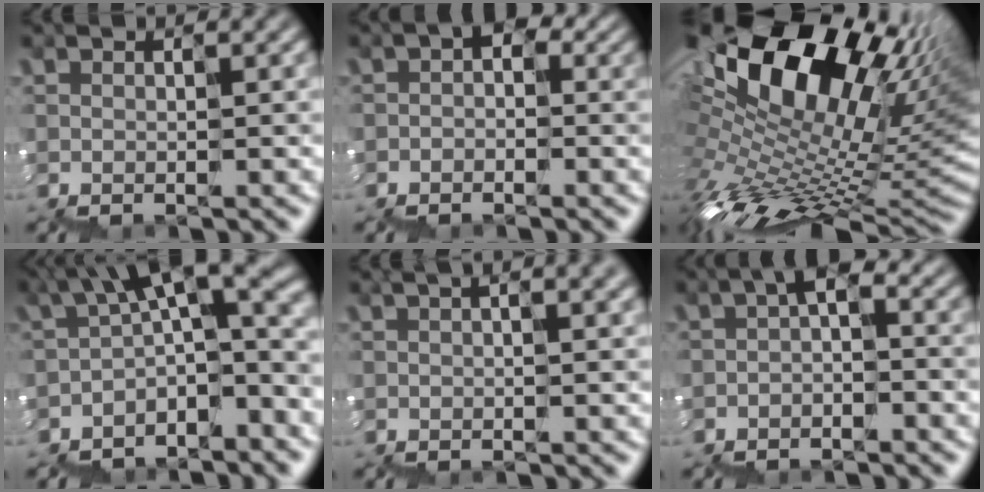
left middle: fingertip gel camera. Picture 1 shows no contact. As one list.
[{"total": 2.3, "force": [-0.3, 1.7, 1.6], "torque": [-0.026, 0.011, -0.007]}, {"total": 16.2, "force": [4.2, 9.2, 12.6], "torque": [-0.218, 0.010, 0.098]}, {"total": 7.7, "force": [-1.2, 3.0, 7.0], "torque": [-0.115, 0.025, -0.028]}, {"total": 5.5, "force": [1.5, 2.6, 4.6], "torque": [-0.040, 0.027, 0.017]}, {"total": 1.5, "force": [-0.7, 0.4, 1.3], "torque": [-0.035, 0.008, -0.017]}]